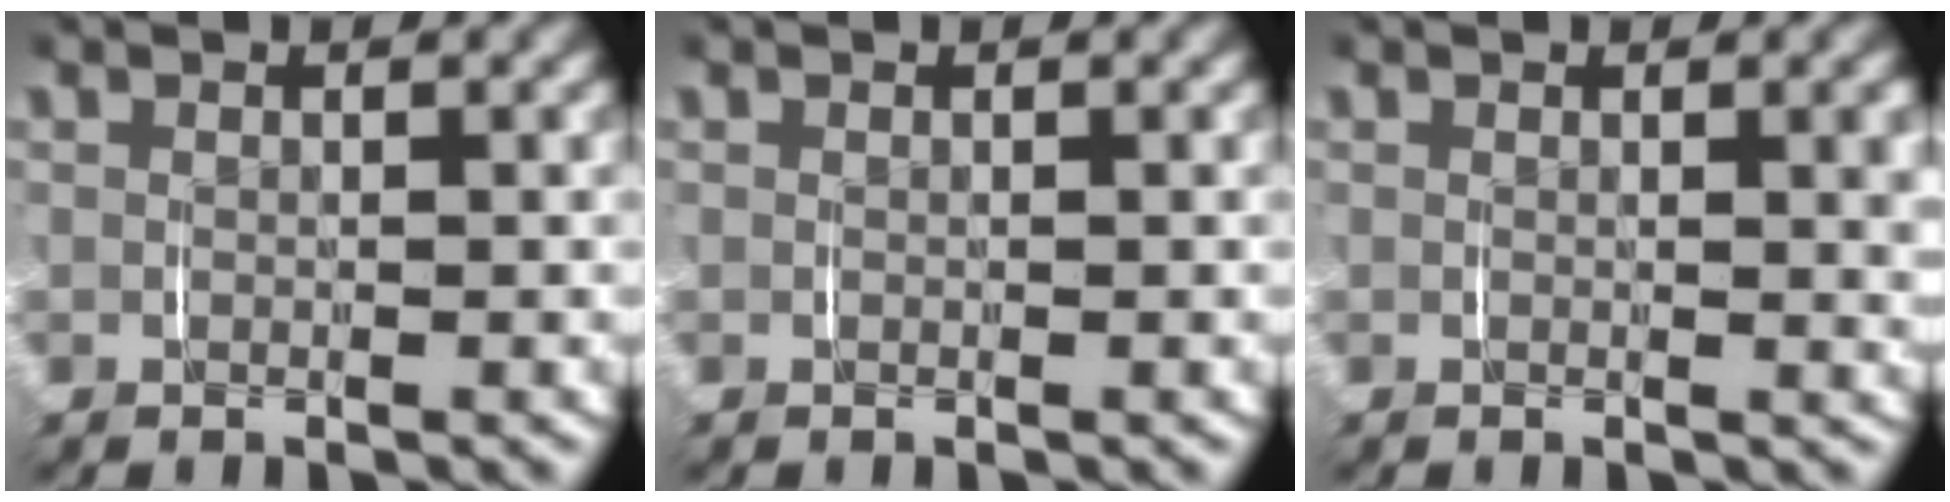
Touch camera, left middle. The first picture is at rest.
{"total": 0.0}
{"total": 1.5, "force": [0.5, 0.0, 1.4], "torque": [-0.013, -0.005, 0.007]}